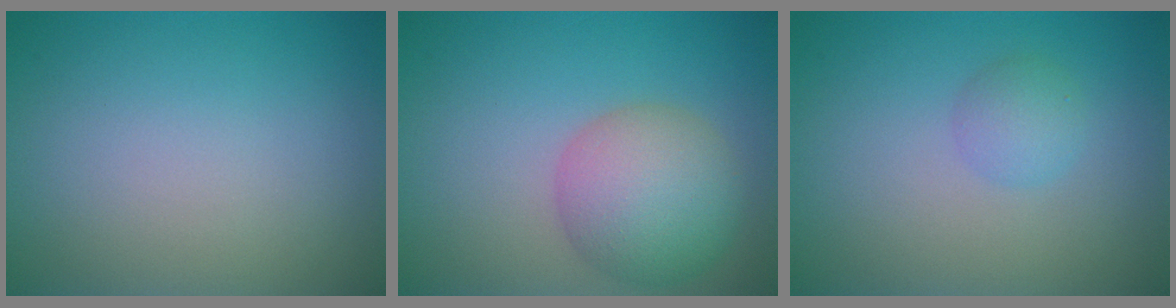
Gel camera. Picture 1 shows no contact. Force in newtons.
{"total": 5.9, "press": 5.9, "slide": 0.3}
{"total": 1.7, "press": 1.7, "slide": 0.1}